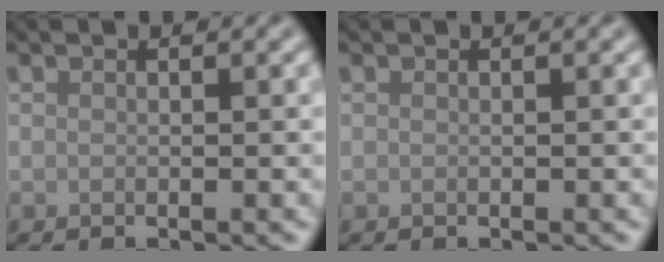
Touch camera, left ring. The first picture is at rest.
{"total": 0.0}